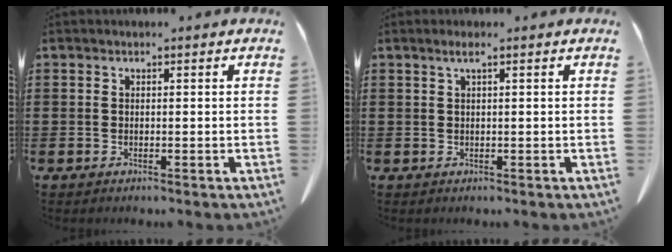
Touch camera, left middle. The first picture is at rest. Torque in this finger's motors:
{"motor_torque": [0.16, 0.10, -0.10, 0.00]}